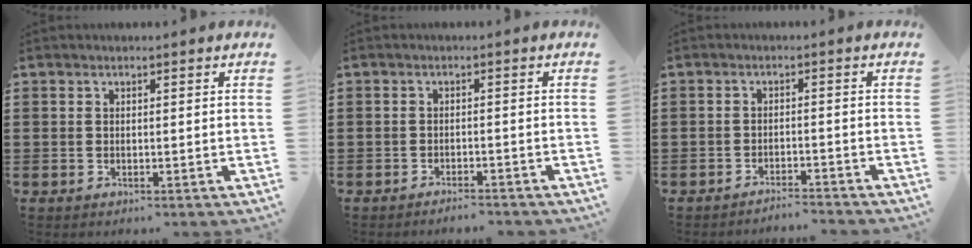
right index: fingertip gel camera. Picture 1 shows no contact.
{"total": 1.6, "force": [-1.6, 0.1, 0.2], "torque": [-0.009, 0.002, -0.033]}
{"total": 2.4, "force": [-2.4, -0.1, 0.2], "torque": [-0.008, 0.002, -0.051]}